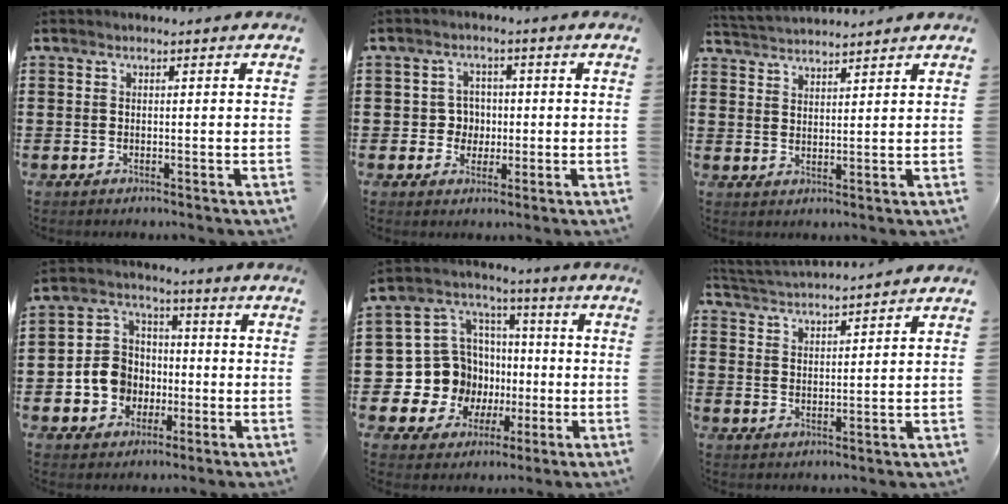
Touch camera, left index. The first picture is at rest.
{"total": 3.6, "force": [-0.2, 3.4, 1.2], "torque": [-0.038, 0.007, -0.009]}
{"total": 2.6, "force": [2.6, -0.2, -0.2], "torque": [-0.007, -0.010, 0.047]}
{"total": 7.7, "force": [-1.6, 7.1, 2.3], "torque": [-0.084, 0.016, -0.030]}
{"total": 12.4, "force": [-1.7, 11.9, 2.9], "torque": [-0.113, -0.015, -0.014]}
{"total": 3.0, "force": [3.0, -0.4, 0.0], "torque": [-0.012, -0.019, 0.050]}